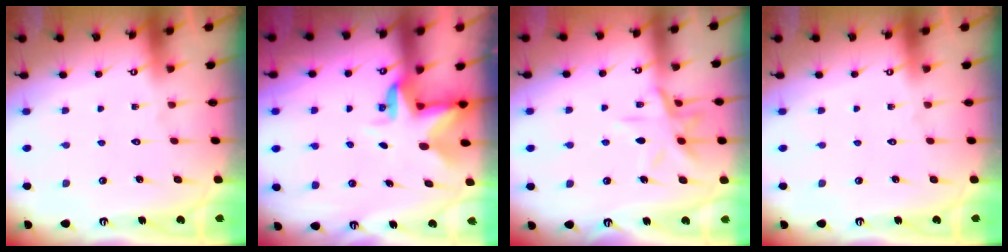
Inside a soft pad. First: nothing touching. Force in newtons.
{"total": 3.0, "press": 3.0, "slide": 0.4}
{"total": 11.0, "press": 11.0, "slide": 0.8}
{"total": 0.0}